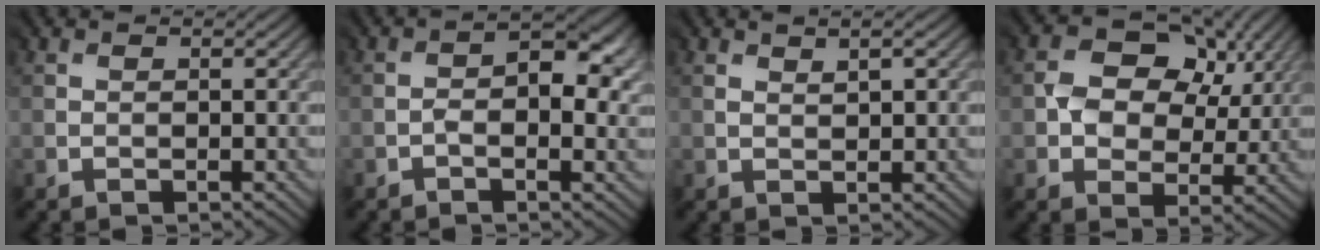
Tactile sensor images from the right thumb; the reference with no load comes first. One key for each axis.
{"total": 5.6, "fx": 0.0, "fy": 3.1, "fz": 4.7, "tx": -0.075, "ty": 0.000, "tz": -0.001}
{"total": 1.7, "fx": 1.4, "fy": 0.2, "fz": 1.0, "tx": -0.026, "ty": -0.002, "tz": 0.034}
{"total": 9.8, "fx": 2.8, "fy": 7.4, "fz": 5.8, "tx": -0.122, "ty": 0.002, "tz": 0.044}